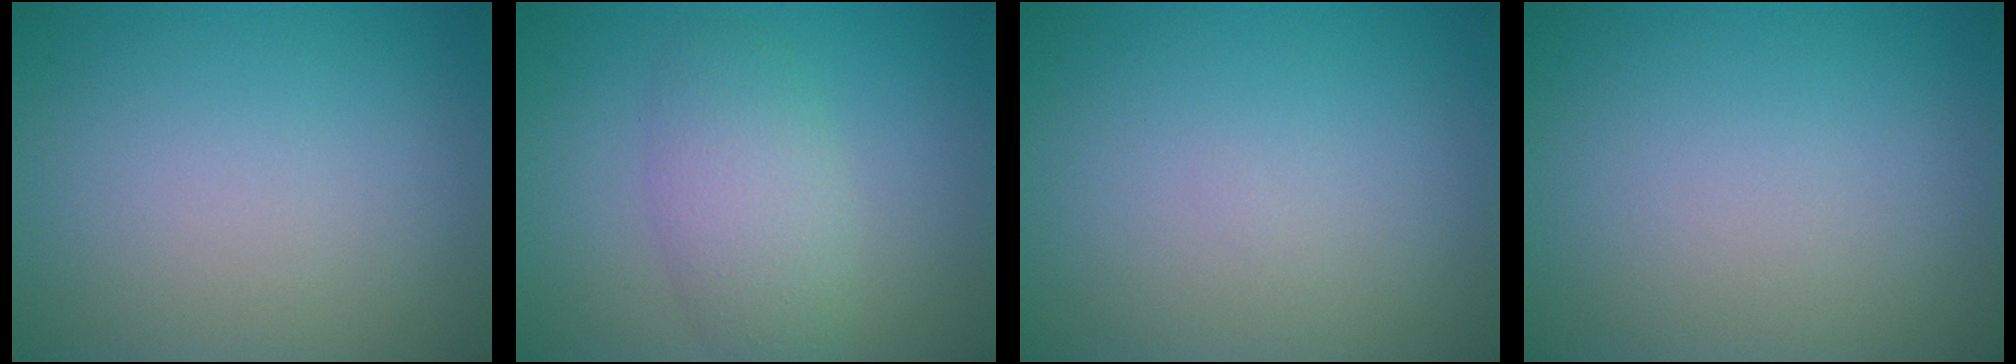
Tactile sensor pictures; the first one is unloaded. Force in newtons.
{"total": 3.9, "press": 3.9, "slide": 0.1}
{"total": 0.0}
{"total": 0.0}